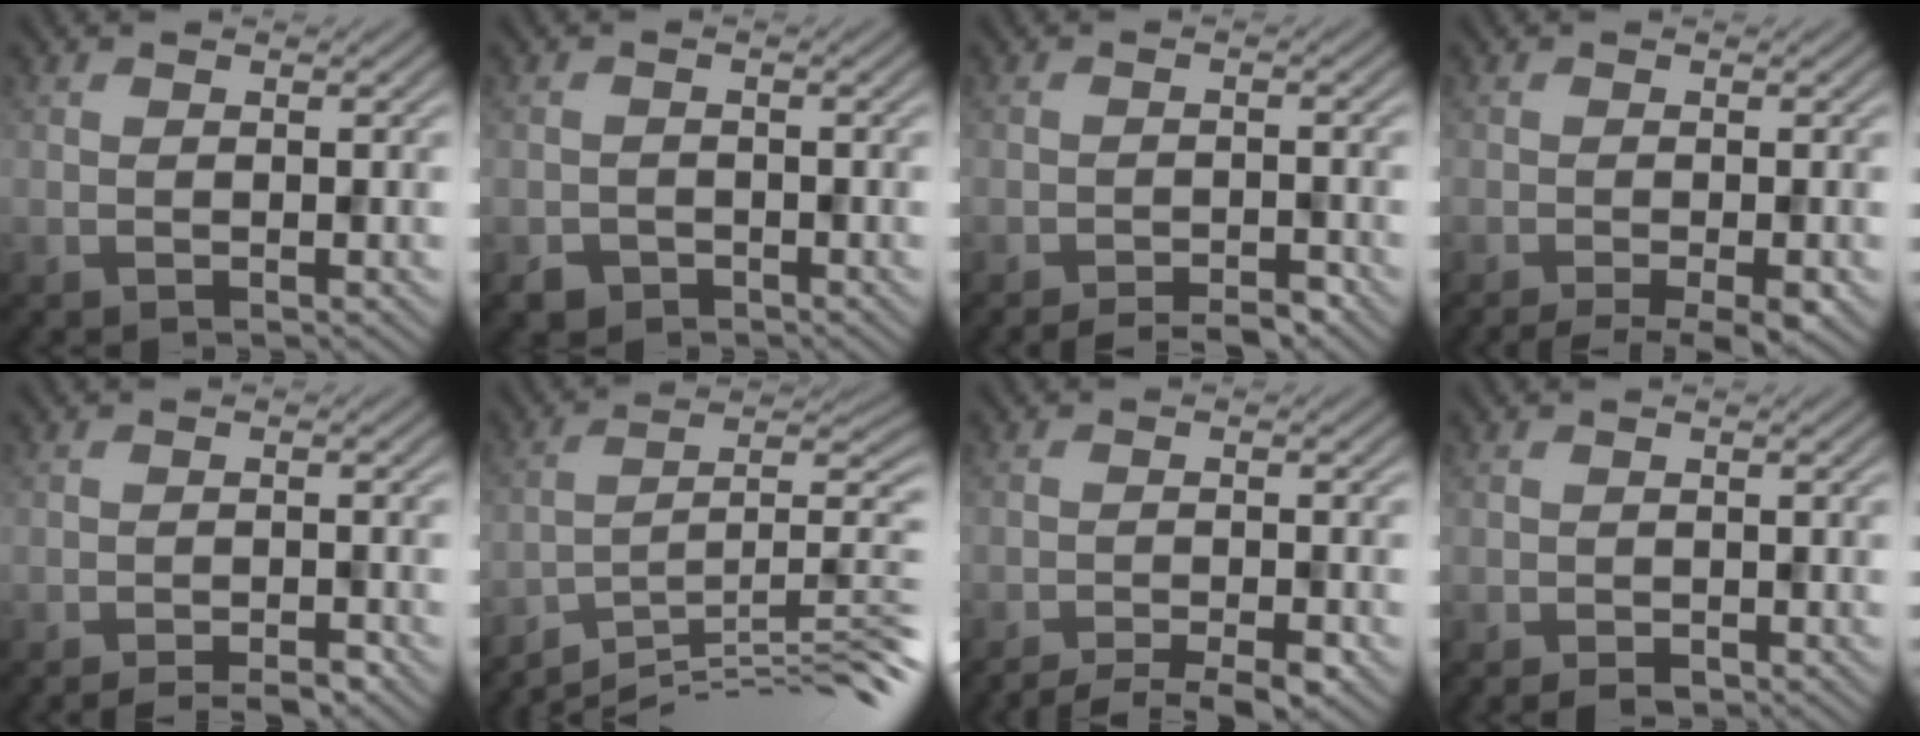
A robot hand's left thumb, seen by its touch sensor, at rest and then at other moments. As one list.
[{"total": 1.8, "force": [-1.3, 1.2, 0.4], "torque": [-0.005, -0.005, -0.029]}, {"total": 3.5, "force": [-3.1, 0.4, 1.6], "torque": [-0.024, 0.005, -0.048]}, {"total": 4.0, "force": [-2.6, 0.6, 3.0], "torque": [-0.039, 0.000, -0.038]}, {"total": 2.8, "force": [-2.4, 0.3, 1.5], "torque": [-0.018, 0.005, -0.036]}, {"total": 12.5, "force": [-9.5, 2.0, 7.9], "torque": [-0.123, 0.001, -0.156]}, {"total": 5.5, "force": [-4.7, 0.9, 2.8], "torque": [-0.043, -0.001, -0.070]}, {"total": 1.1, "force": [-0.9, 0.4, 0.5], "torque": [-0.007, -0.003, -0.016]}]